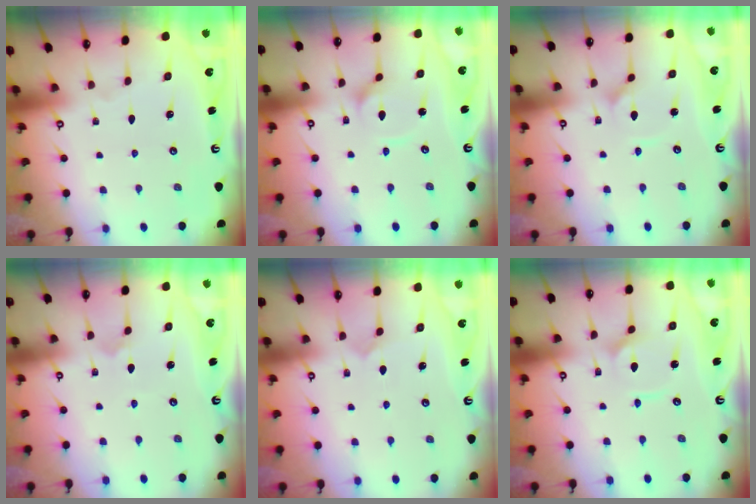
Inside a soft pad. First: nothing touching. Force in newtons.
{"total": 4.3, "press": 4.2, "slide": 0.3}
{"total": 2.2, "press": 2.2, "slide": 0.4}
{"total": 2.7, "press": 2.7, "slide": 0.3}
{"total": 3.3, "press": 3.3, "slide": 0.4}
{"total": 5.0, "press": 5.0, "slide": 0.5}